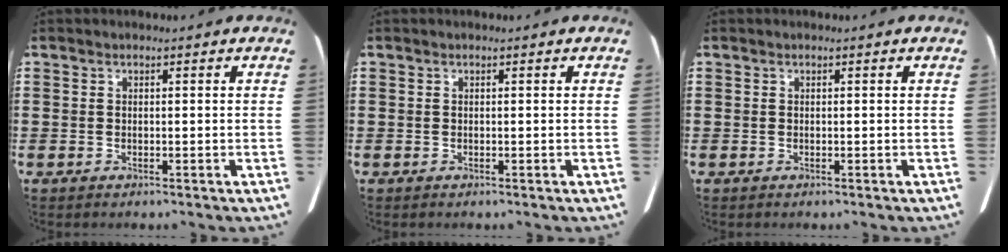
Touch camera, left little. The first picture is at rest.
{"total": 0.0}
{"total": 0.0}